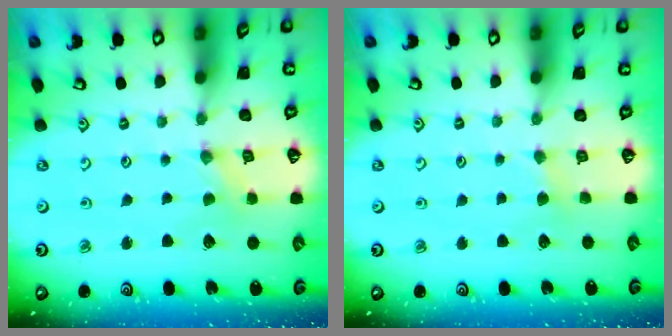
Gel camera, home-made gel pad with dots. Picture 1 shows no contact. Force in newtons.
{"total": 2.3, "press": 2.3, "slide": 0.3}